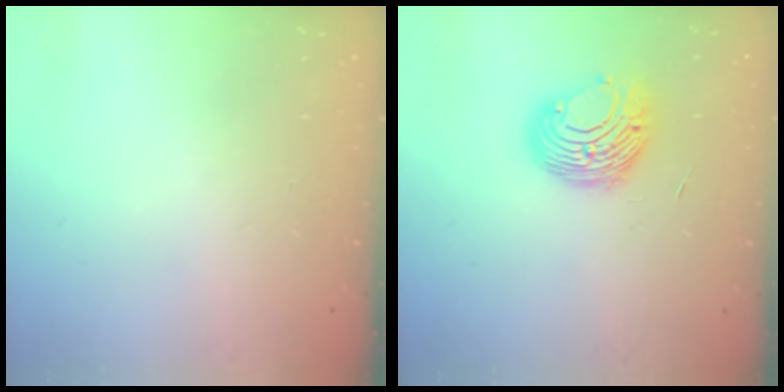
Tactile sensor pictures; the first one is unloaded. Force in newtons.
{"total": 9.6, "press": 9.6, "slide": 0.7}